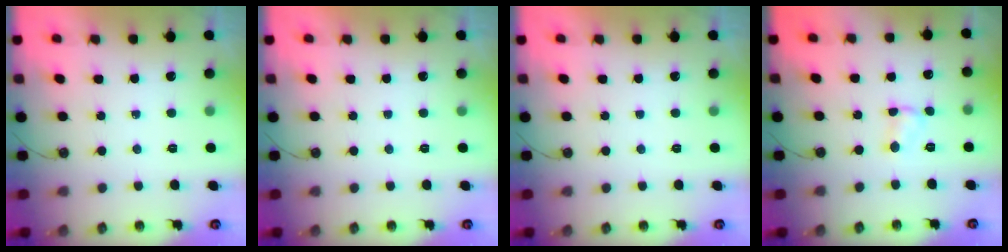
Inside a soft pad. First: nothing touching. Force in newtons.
{"total": 0.0}
{"total": 0.0}
{"total": 3.3, "press": 3.3, "slide": 0.5}